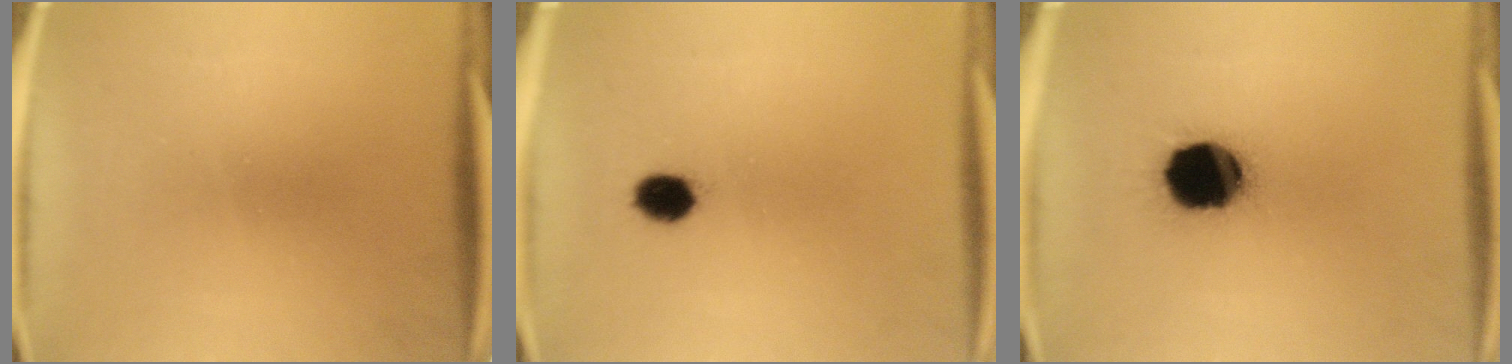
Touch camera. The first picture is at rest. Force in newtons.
{"total": 4.1}
{"total": 16.7}